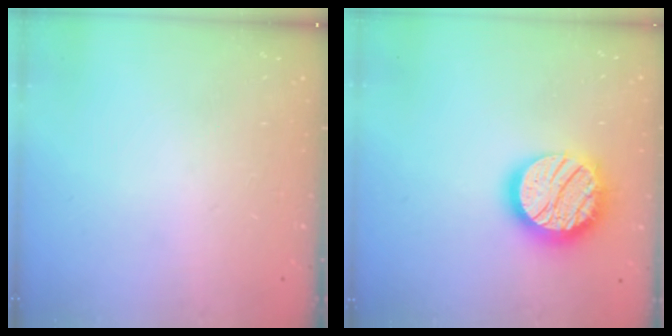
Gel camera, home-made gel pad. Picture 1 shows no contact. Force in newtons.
{"total": 20.3, "press": 20.2, "slide": 1.5}